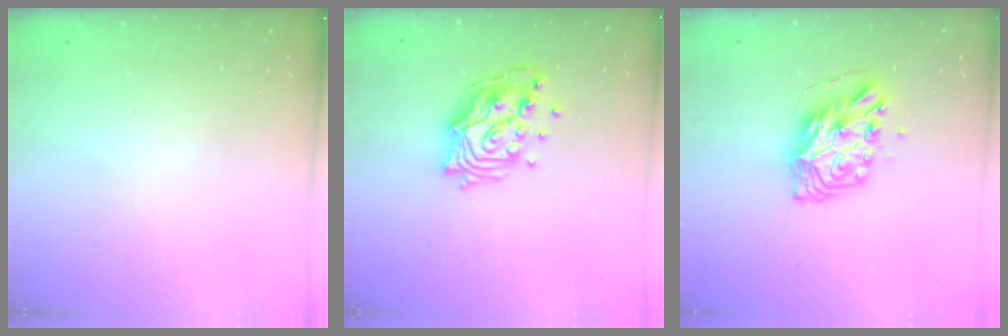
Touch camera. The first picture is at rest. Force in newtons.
{"total": 14.9, "press": 14.8, "slide": 1.4}
{"total": 9.9, "press": 9.9, "slide": 0.8}